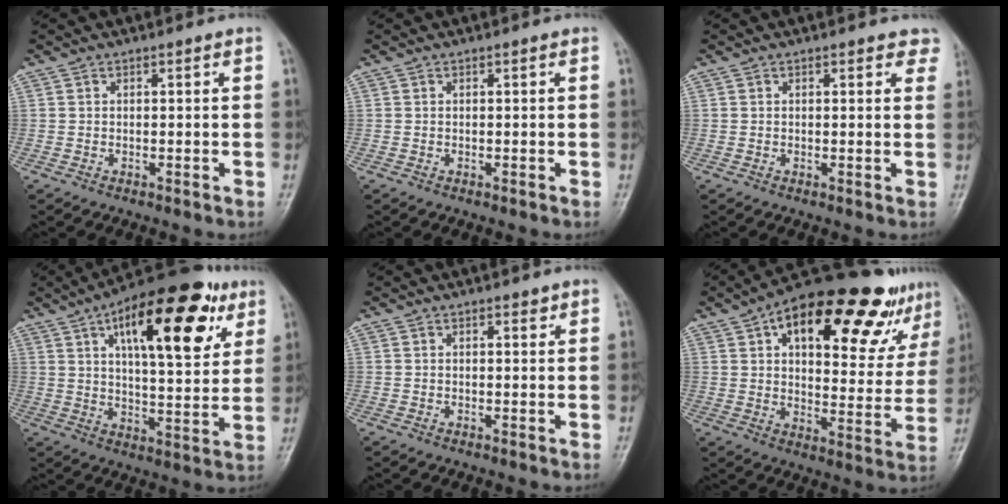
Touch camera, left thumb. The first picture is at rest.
{"total": 0.0}
{"total": 3.1, "force": [2.3, 1.5, 1.4], "torque": [0.012, -0.005, 0.014]}
{"total": 22.8, "force": [9.9, 9.1, 18.4], "torque": [-0.241, -0.014, 0.147]}
{"total": 1.2, "force": [0.8, 0.5, 0.7], "torque": [-0.004, -0.003, 0.009]}
{"total": 26.1, "force": [14.8, 10.7, 18.6], "torque": [-0.224, -0.011, 0.213]}